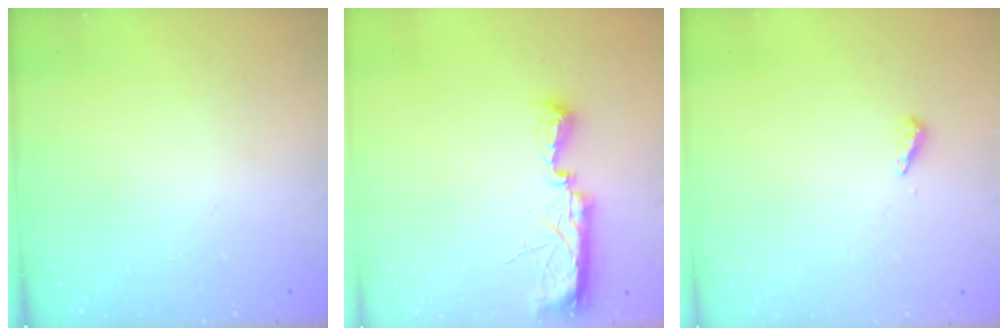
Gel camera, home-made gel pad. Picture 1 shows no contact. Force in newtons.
{"total": 9.7, "press": 8.7, "slide": 4.2}
{"total": 4.3, "press": 4.2, "slide": 0.6}